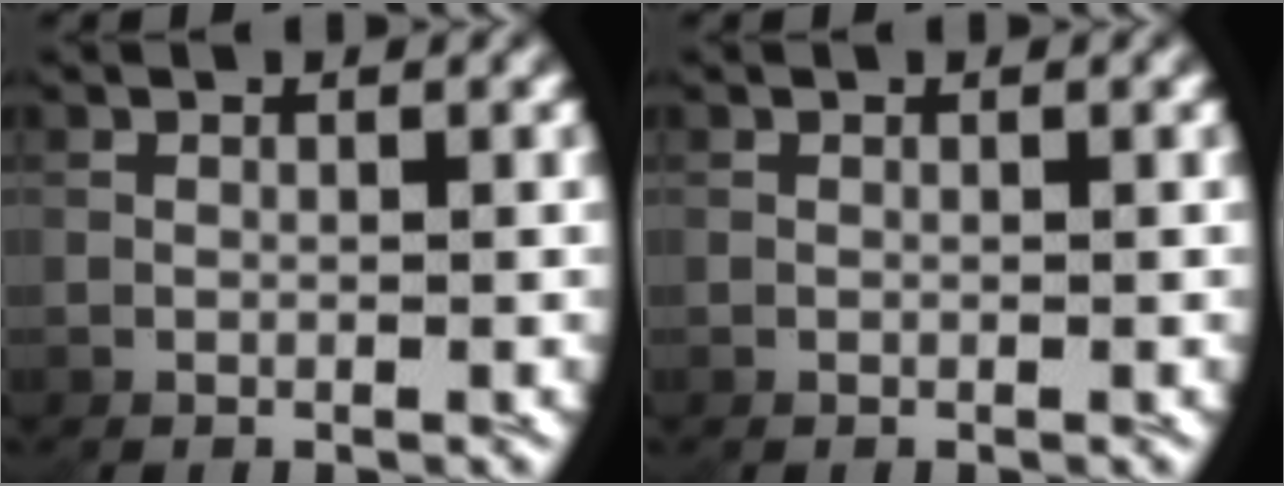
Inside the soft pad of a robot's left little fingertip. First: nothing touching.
{"total": 0.0}